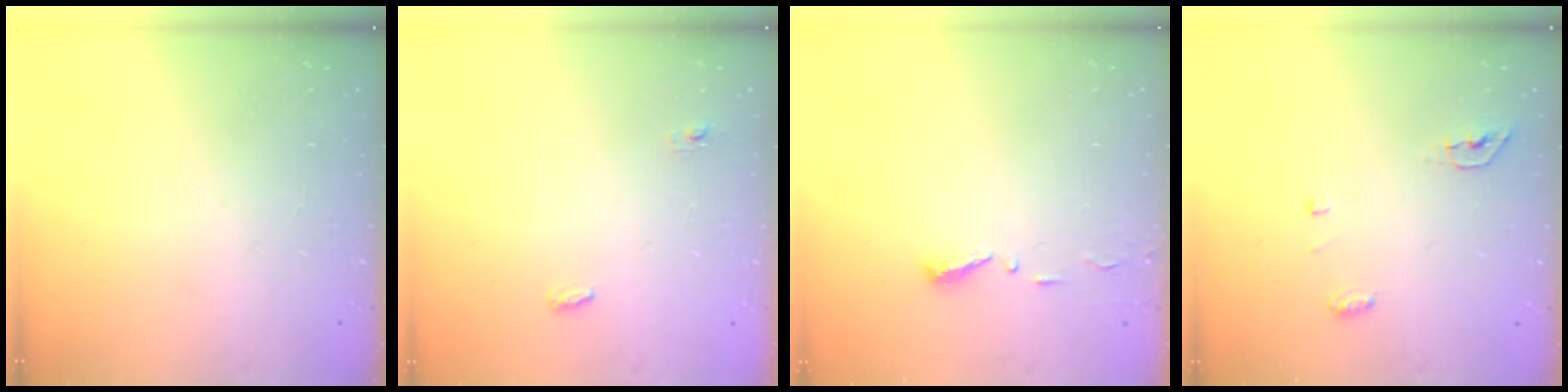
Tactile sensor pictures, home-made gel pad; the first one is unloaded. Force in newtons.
{"total": 3.5, "press": 3.4, "slide": 0.9}
{"total": 4.7, "press": 4.7, "slide": 0.5}
{"total": 4.4, "press": 4.3, "slide": 0.8}